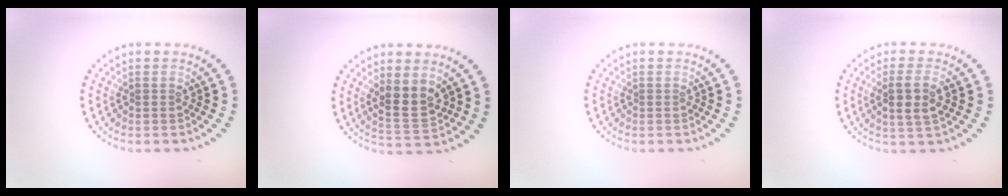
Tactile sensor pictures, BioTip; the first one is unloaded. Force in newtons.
{"total": 3.4, "press": 3.2, "slide": 1.1}
{"total": 0.0}
{"total": 2.7, "press": 2.6, "slide": 0.8}